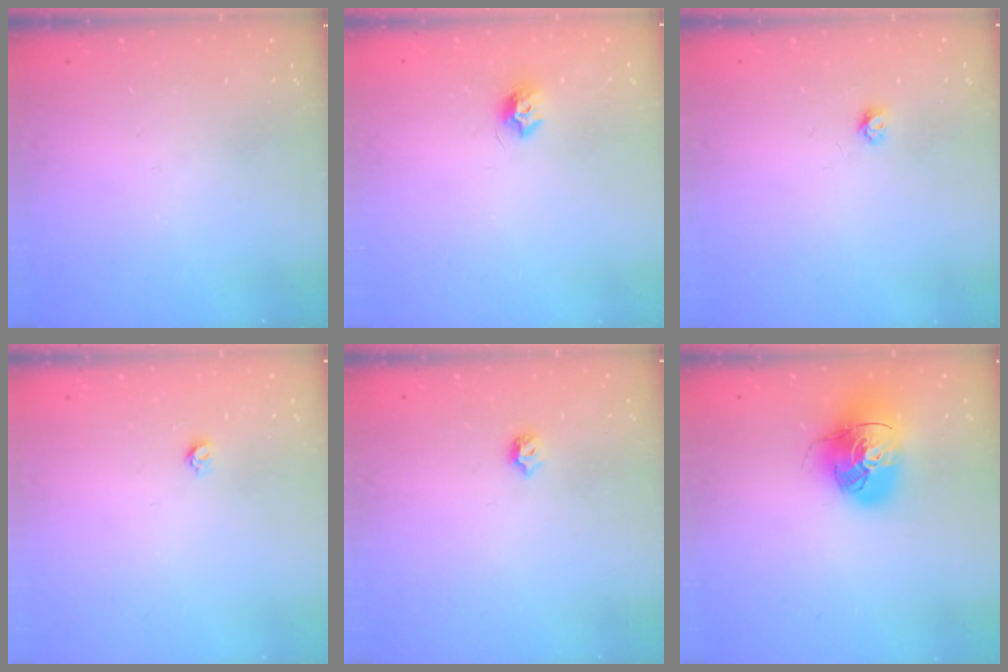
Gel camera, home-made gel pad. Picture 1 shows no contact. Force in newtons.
{"total": 7.1, "press": 7.0, "slide": 0.3}
{"total": 3.4, "press": 3.4, "slide": 0.4}
{"total": 3.4, "press": 3.4, "slide": 0.2}
{"total": 4.8, "press": 4.7, "slide": 1.0}
{"total": 16.4, "press": 16.2, "slide": 2.5}